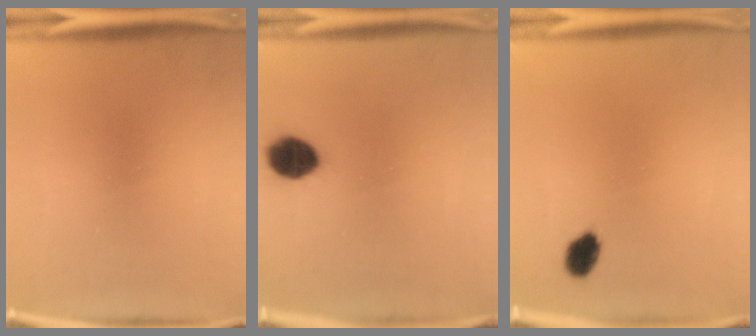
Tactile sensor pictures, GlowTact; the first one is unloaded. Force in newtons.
{"total": 7.6}
{"total": 3.8}